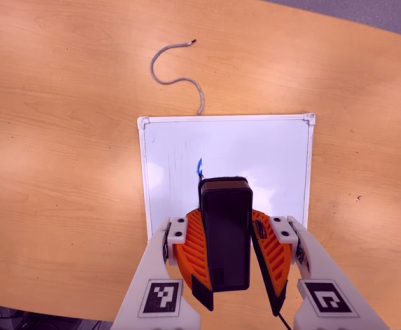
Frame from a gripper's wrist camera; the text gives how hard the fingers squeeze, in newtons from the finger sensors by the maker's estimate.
{"total": 9.2, "left": 9.5, "right": 8.9}